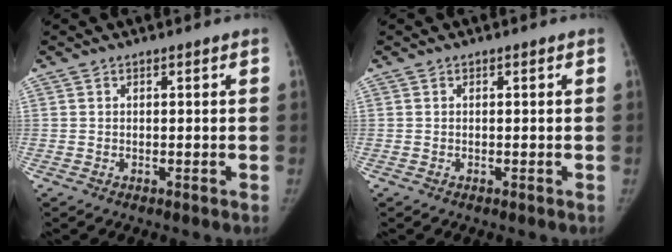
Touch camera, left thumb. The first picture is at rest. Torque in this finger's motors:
{"motor_torque": [0.01, 0.01, 0.26, -0.26, 0.01]}